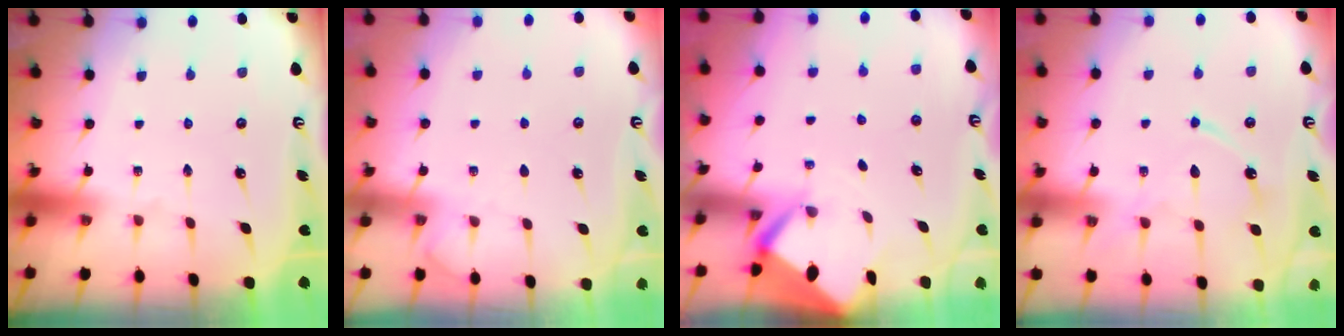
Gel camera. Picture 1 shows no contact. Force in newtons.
{"total": 3.6, "press": 3.6, "slide": 0.5}
{"total": 2.8, "press": 2.8, "slide": 0.2}
{"total": 11.2, "press": 11.1, "slide": 1.1}